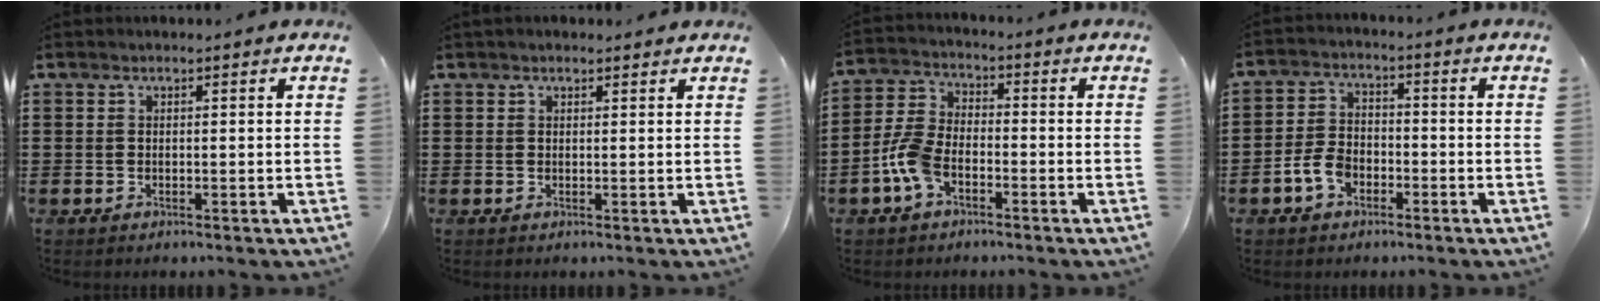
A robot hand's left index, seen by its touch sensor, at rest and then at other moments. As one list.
[{"total": 0.8, "force": [0.7, 0.3, 0.3], "torque": [-0.006, 0.004, 0.014]}, {"total": 6.5, "force": [-3.0, 3.5, 4.7], "torque": [-0.120, 0.002, -0.062]}, {"total": 5.4, "force": [-2.7, 3.8, 2.6], "torque": [-0.069, 0.008, -0.055]}]